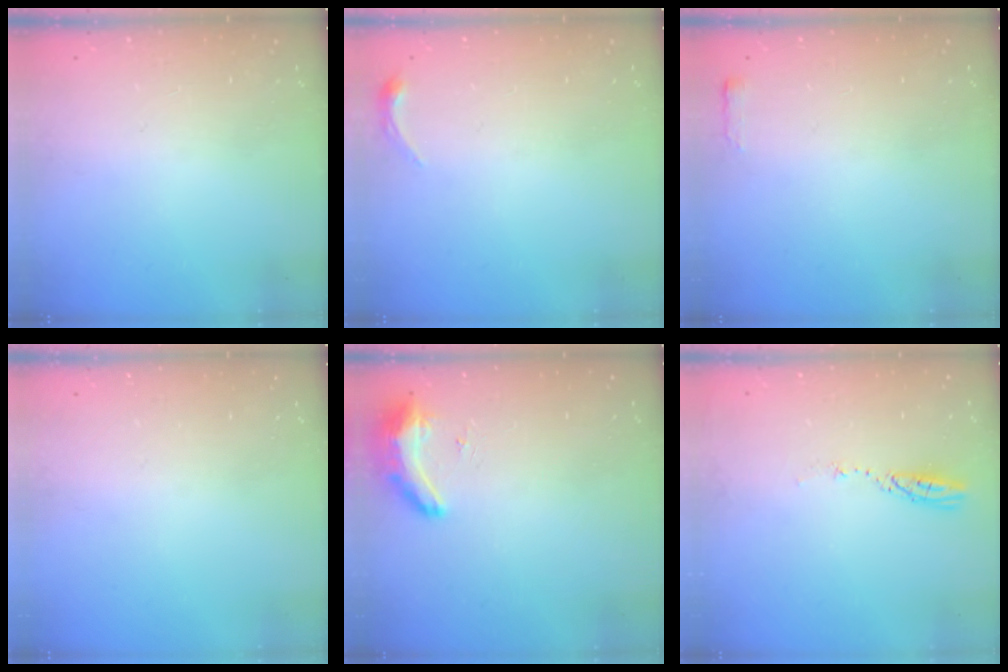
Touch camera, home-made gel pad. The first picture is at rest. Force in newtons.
{"total": 3.9, "press": 3.8, "slide": 0.7}
{"total": 2.4, "press": 2.4, "slide": 0.4}
{"total": 0.0}
{"total": 9.2, "press": 8.9, "slide": 2.4}
{"total": 3.8, "press": 3.8, "slide": 0.4}